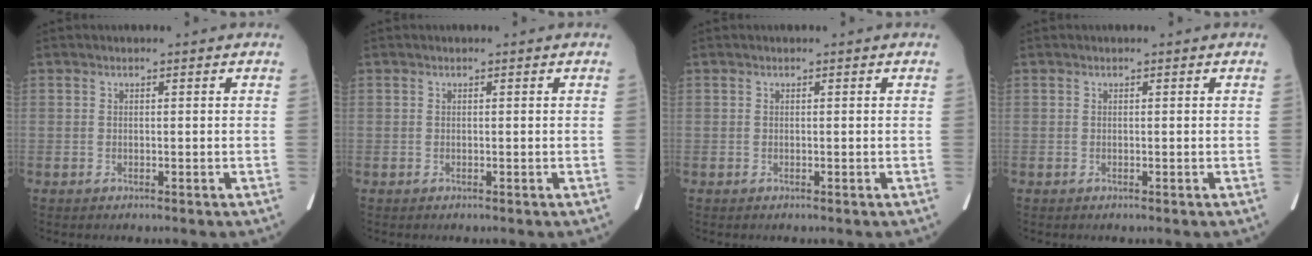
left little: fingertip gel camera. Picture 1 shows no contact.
{"total": 0.0}
{"total": 0.0}
{"total": 0.0}